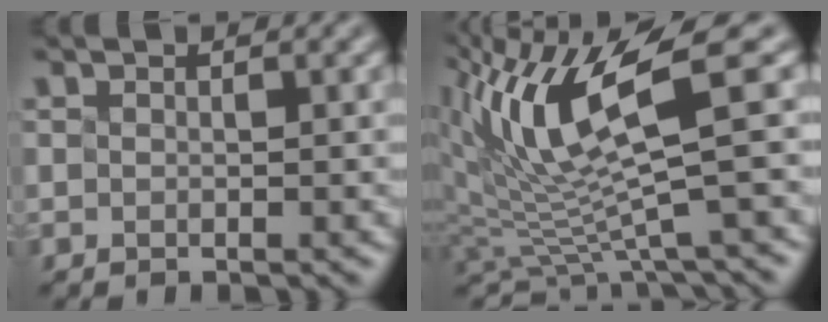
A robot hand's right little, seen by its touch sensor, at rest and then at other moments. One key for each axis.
{"total": 8.0, "fx": 3.2, "fy": 1.7, "fz": 7.2, "tx": -0.159, "ty": -0.018, "tz": 0.095}